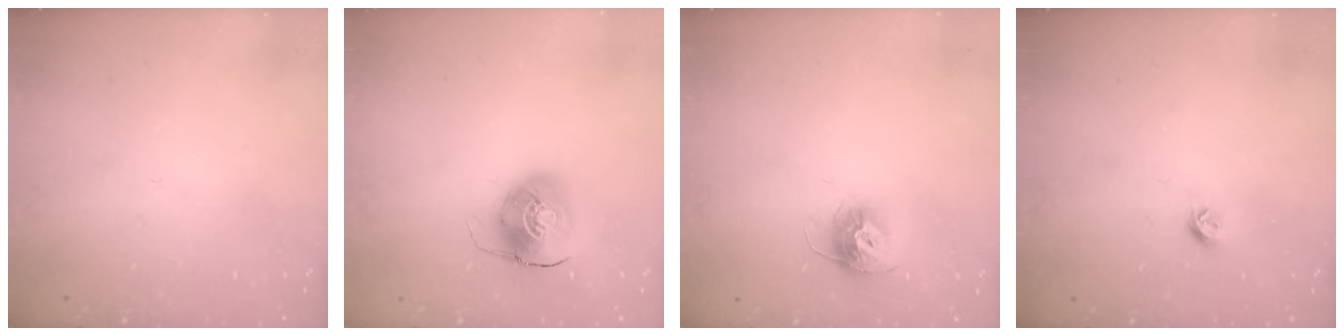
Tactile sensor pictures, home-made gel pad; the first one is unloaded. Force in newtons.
{"total": 9.2, "press": 9.1, "slide": 1.4}
{"total": 10.4, "press": 10.4, "slide": 0.5}
{"total": 4.7, "press": 4.6, "slide": 0.9}